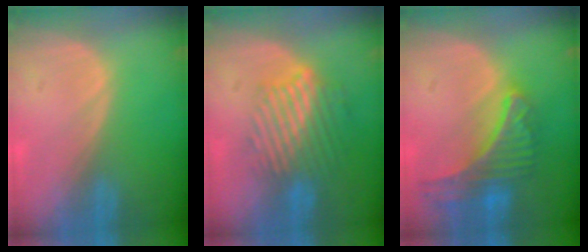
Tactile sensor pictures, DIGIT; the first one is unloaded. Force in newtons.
{"total": 9.7, "press": 8.1, "slide": 5.3}
{"total": 9.1, "press": 8.0, "slide": 4.3}